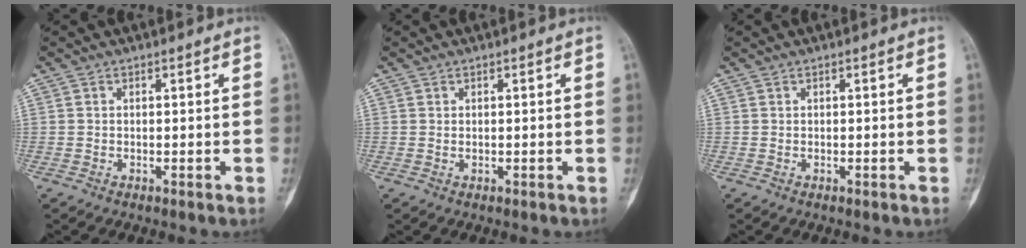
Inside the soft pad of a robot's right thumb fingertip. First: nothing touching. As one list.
[{"total": 0.0}, {"total": 0.0}]